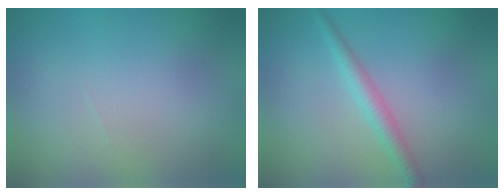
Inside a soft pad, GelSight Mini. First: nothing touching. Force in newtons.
{"total": 2.2, "press": 2.2, "slide": 0.0}